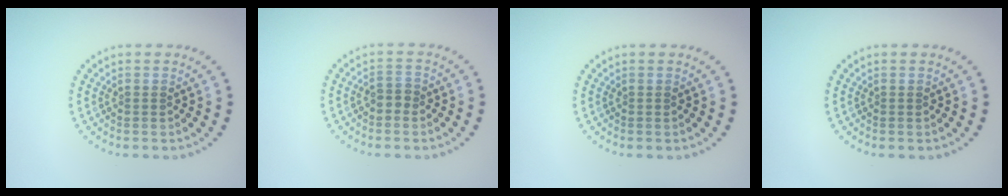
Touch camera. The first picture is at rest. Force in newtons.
{"total": 1.2, "press": 1.1, "slide": 0.5}
{"total": 0.0}
{"total": 0.0}